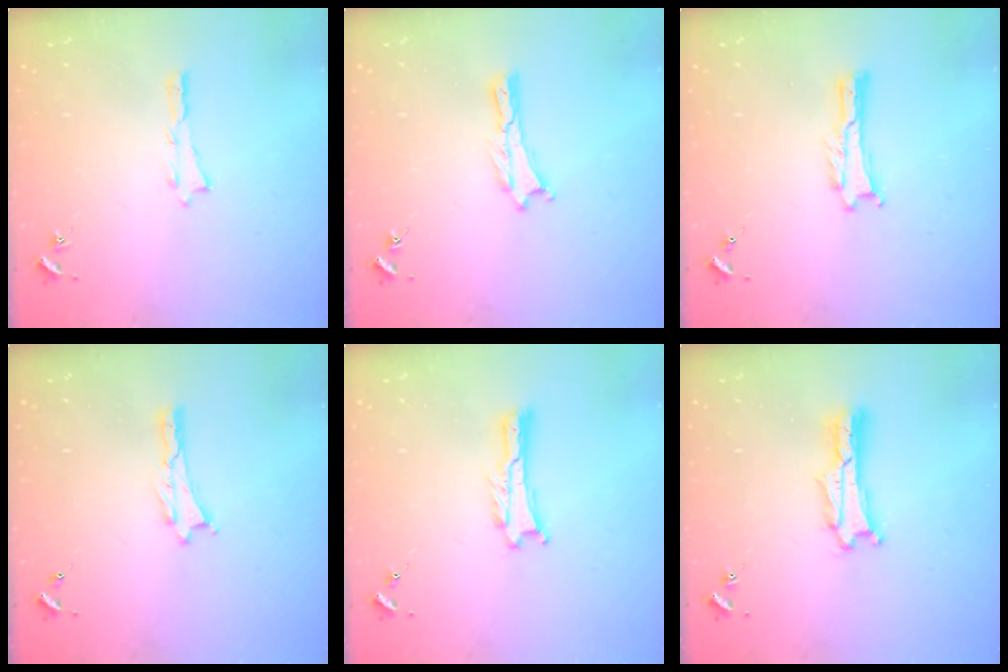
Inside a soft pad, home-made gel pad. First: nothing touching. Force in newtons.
{"total": 0.0}
{"total": 0.0}
{"total": 0.0}
{"total": 0.0}
{"total": 1.7, "press": 1.7, "slide": 0.3}